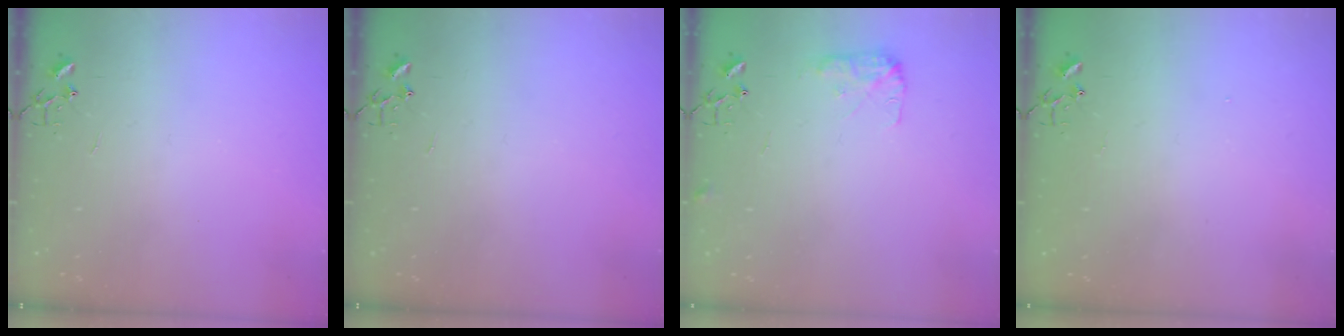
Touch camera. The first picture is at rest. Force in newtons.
{"total": 0.0}
{"total": 8.3, "press": 8.3, "slide": 0.2}
{"total": 1.3, "press": 1.2, "slide": 0.1}